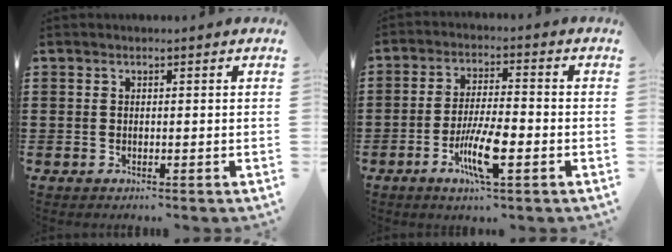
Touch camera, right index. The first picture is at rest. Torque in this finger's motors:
{"motor_torque": [1.27, -0.87, 0.46, 0.13]}